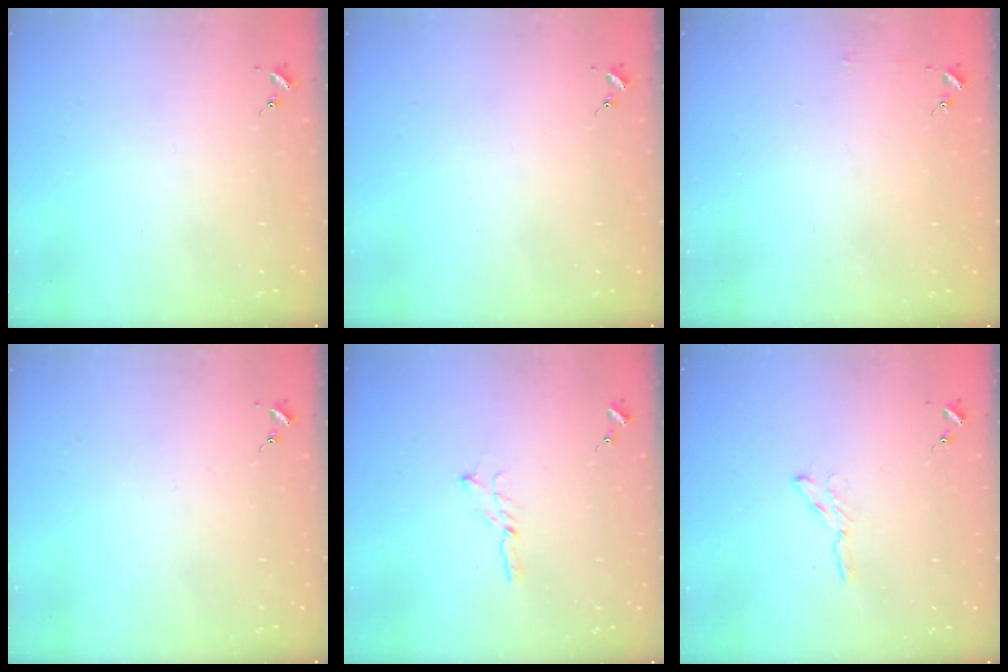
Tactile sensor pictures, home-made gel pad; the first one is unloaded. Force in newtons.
{"total": 0.0}
{"total": 2.5, "press": 2.5, "slide": 0.2}
{"total": 0.0}
{"total": 3.5, "press": 3.5, "slide": 0.1}
{"total": 2.9, "press": 2.9, "slide": 0.3}